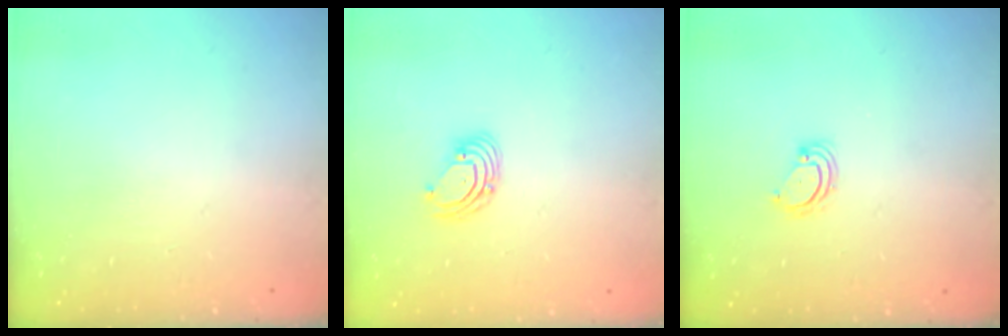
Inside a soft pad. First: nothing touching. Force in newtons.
{"total": 3.9, "press": 3.9, "slide": 0.6}
{"total": 3.2, "press": 3.2, "slide": 0.3}